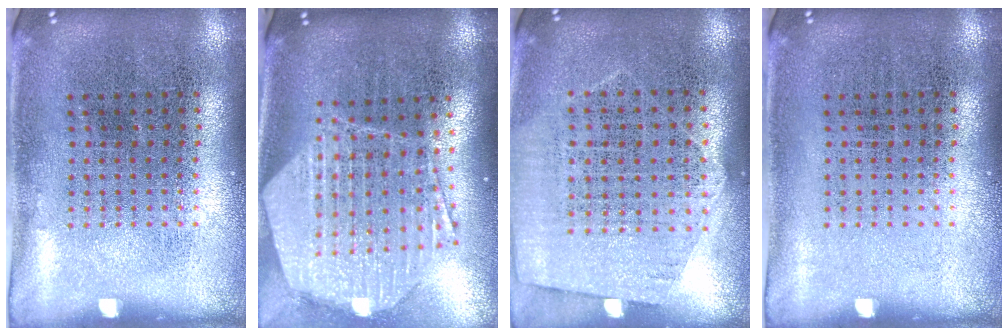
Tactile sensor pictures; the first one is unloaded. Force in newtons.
{"total": 2.6, "press": 2.1, "slide": 1.5}
{"total": 1.3, "press": 1.1, "slide": 0.7}
{"total": 0.0}